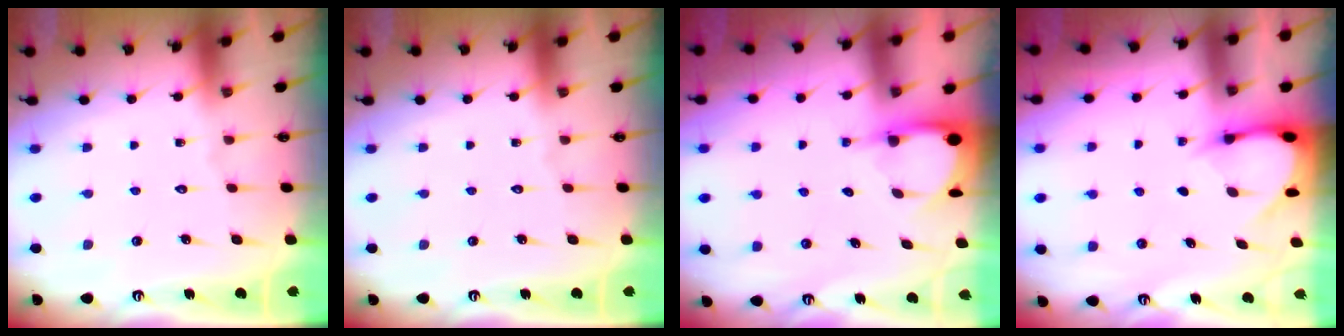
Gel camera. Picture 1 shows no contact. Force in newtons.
{"total": 0.0}
{"total": 3.5, "press": 3.5, "slide": 0.2}
{"total": 3.6, "press": 3.6, "slide": 0.3}